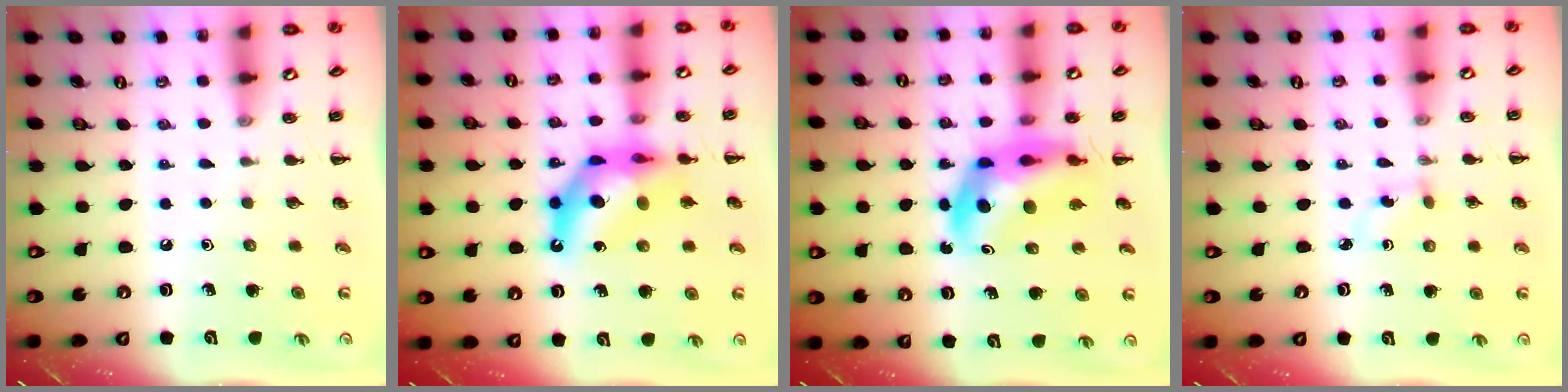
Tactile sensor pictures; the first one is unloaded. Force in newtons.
{"total": 13.3, "press": 12.7, "slide": 3.8}
{"total": 10.6, "press": 10.1, "slide": 3.1}
{"total": 2.4, "press": 2.2, "slide": 0.9}